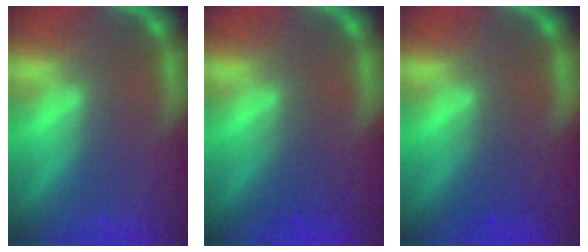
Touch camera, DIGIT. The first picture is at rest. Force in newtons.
{"total": 2.0}
{"total": 2.0}